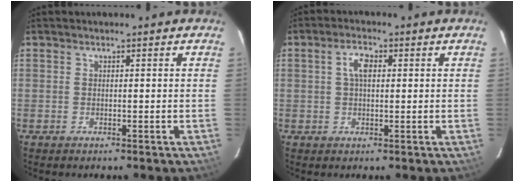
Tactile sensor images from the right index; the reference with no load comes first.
{"total": 3.8, "force": [0.9, 1.9, 3.1], "torque": [-0.059, 0.011, 0.018]}